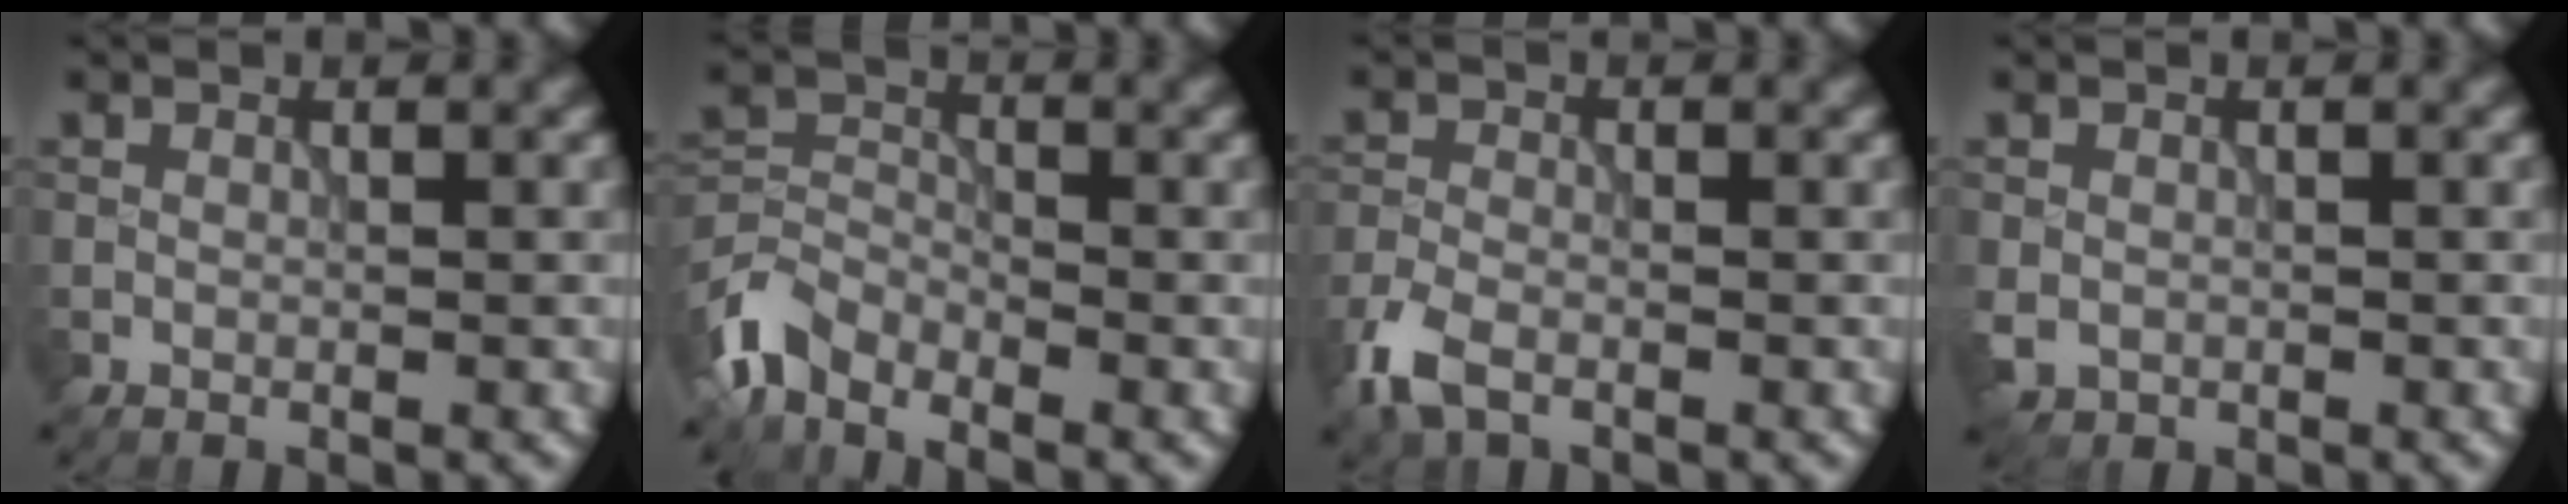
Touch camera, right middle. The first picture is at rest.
{"total": 4.5, "force": [-3.6, 2.1, 1.9], "torque": [-0.042, -0.004, -0.085]}
{"total": 3.8, "force": [-2.5, 1.8, 2.2], "torque": [-0.056, -0.009, -0.063]}
{"total": 1.7, "force": [-0.4, 1.5, 0.8], "torque": [-0.018, -0.009, -0.009]}